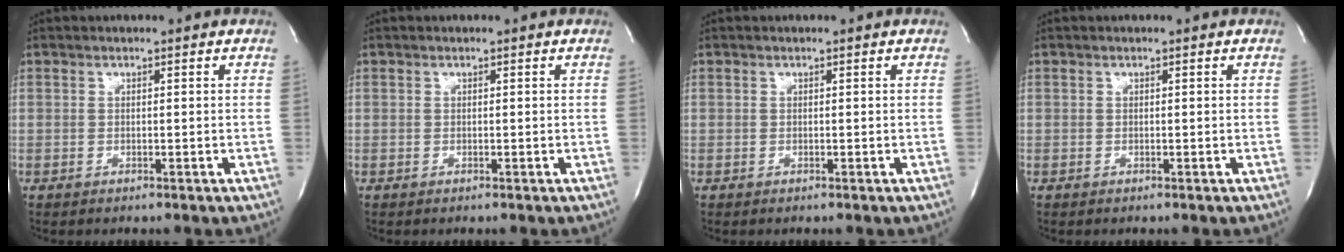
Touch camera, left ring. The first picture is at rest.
{"total": 0.0}
{"total": 0.0}
{"total": 0.0}